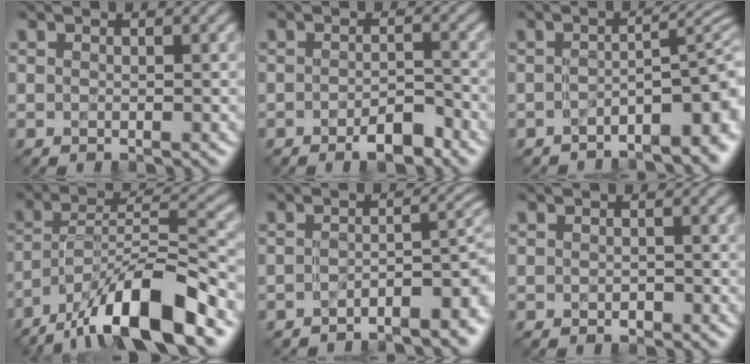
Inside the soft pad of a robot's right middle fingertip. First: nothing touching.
{"total": 2.9, "force": [-1.8, 0.9, 2.0], "torque": [-0.030, 0.003, -0.030]}
{"total": 6.9, "force": [-3.5, 2.2, 5.6], "torque": [-0.061, 0.002, -0.049]}
{"total": 12.4, "force": [-8.3, 3.3, 8.5], "torque": [-0.142, 0.016, -0.154]}
{"total": 5.5, "force": [-3.3, 1.8, 4.0], "torque": [-0.047, 0.000, -0.046]}
{"total": 0.6, "force": [-0.3, 0.4, 0.4], "torque": [-0.006, -0.001, -0.004]}